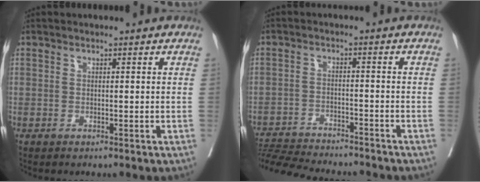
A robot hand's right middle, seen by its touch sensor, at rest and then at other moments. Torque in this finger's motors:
{"motor_torque": [0.94, -1.19, 0.15, 0.10]}